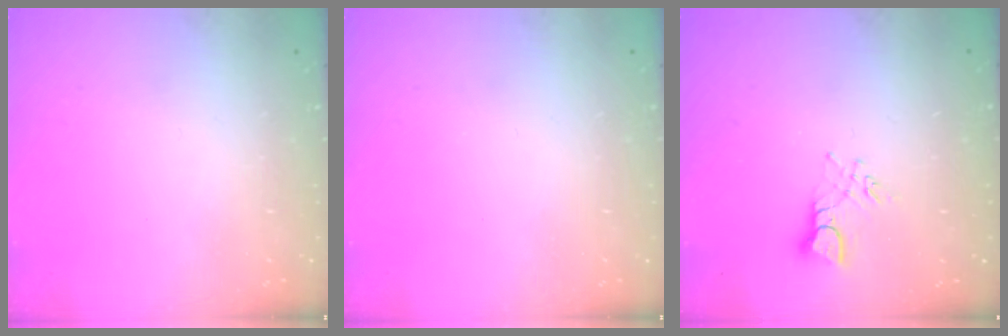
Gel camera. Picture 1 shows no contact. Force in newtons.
{"total": 0.0}
{"total": 2.6, "press": 2.6, "slide": 0.4}